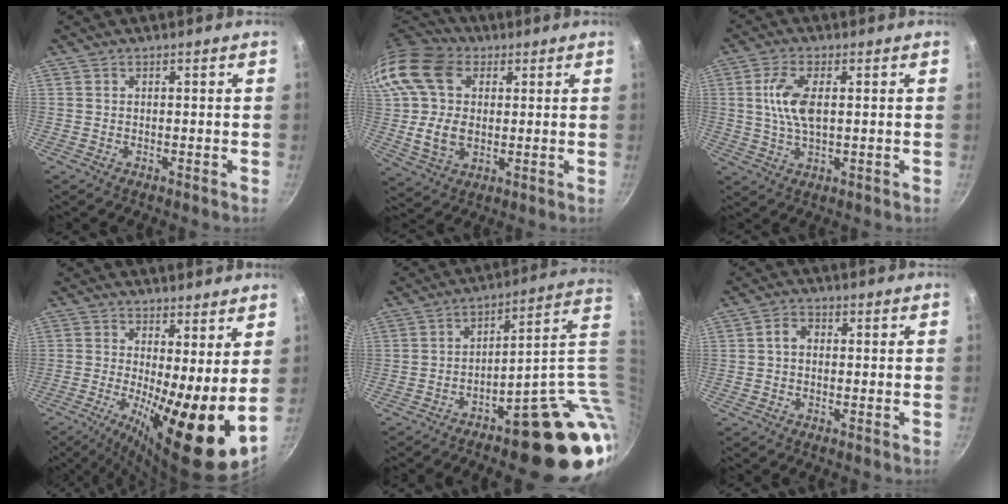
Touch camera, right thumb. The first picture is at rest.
{"total": 18.9, "force": [3.6, 13.8, 12.4], "torque": [-0.237, 0.013, 0.062]}
{"total": 7.9, "force": [1.2, 3.5, 7.0], "torque": [-0.140, 0.002, 0.023]}
{"total": 14.6, "force": [0.0, 3.5, 14.2], "torque": [-0.217, -0.023, -0.003]}
{"total": 21.3, "force": [-3.7, 7.4, 19.6], "torque": [-0.189, 0.017, -0.039]}
{"total": 2.6, "force": [-0.1, 2.0, 1.7], "torque": [-0.025, 0.009, -0.006]}